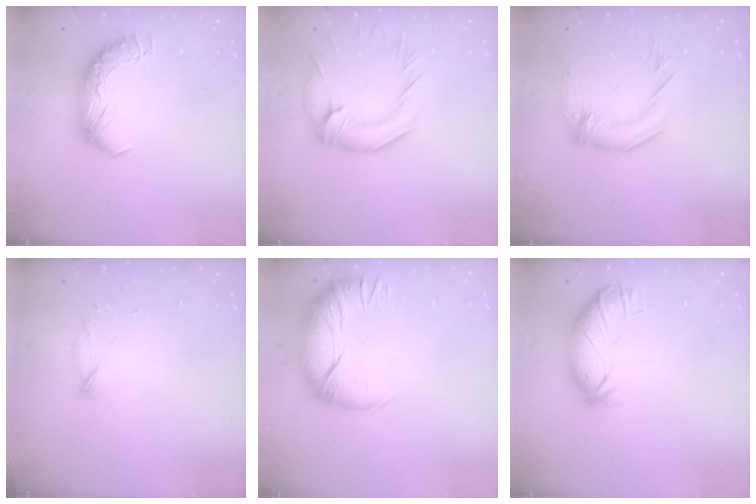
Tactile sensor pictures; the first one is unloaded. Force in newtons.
{"total": 2.9, "press": 2.5, "slide": 1.5}
{"total": 1.9, "press": 0.8, "slide": 1.7}
{"total": 7.2, "press": 7.2, "slide": 0.8}
{"total": 3.0, "press": 0.5, "slide": 3.0}
{"total": 3.6, "press": 3.5, "slide": 0.8}